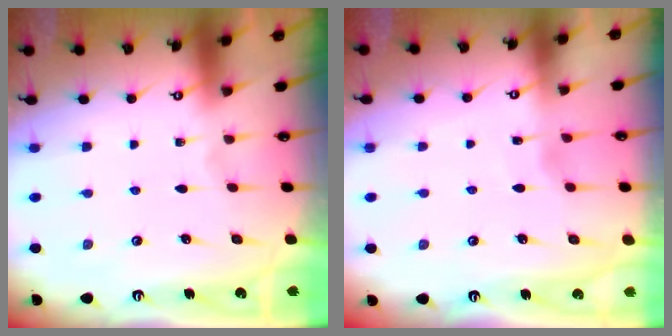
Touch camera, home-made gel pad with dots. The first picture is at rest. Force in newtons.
{"total": 1.7, "press": 1.7, "slide": 0.3}